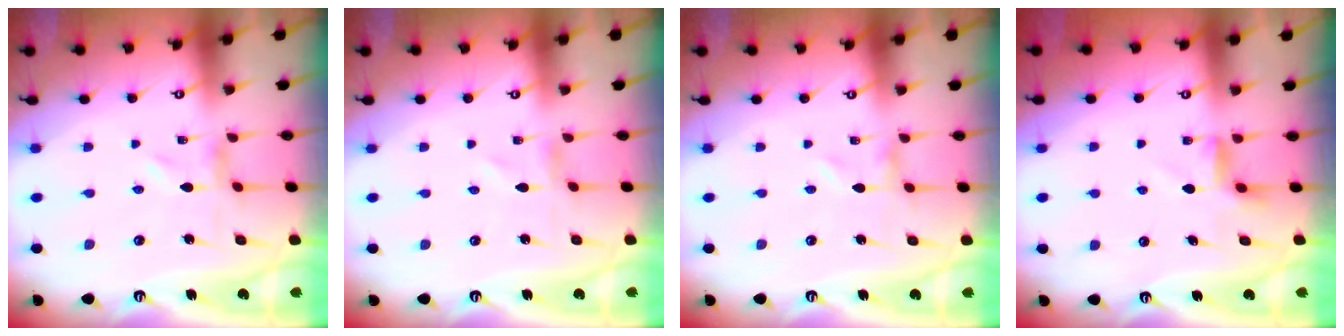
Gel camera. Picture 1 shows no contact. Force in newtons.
{"total": 0.8, "press": 0.8, "slide": 0.1}
{"total": 0.0}
{"total": 3.5, "press": 3.5, "slide": 0.4}